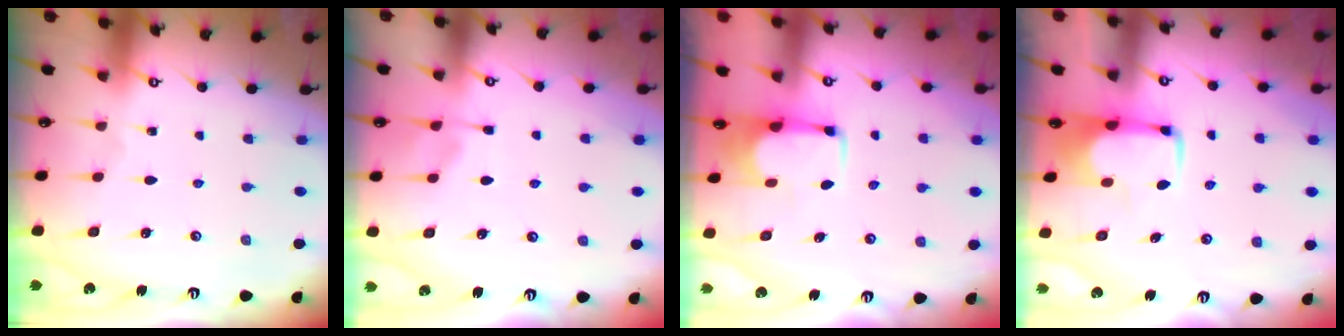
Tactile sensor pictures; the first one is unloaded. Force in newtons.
{"total": 0.9, "press": 0.2, "slide": 0.9}
{"total": 1.7, "press": 1.5, "slide": 0.9}
{"total": 1.8, "press": 1.7, "slide": 0.5}